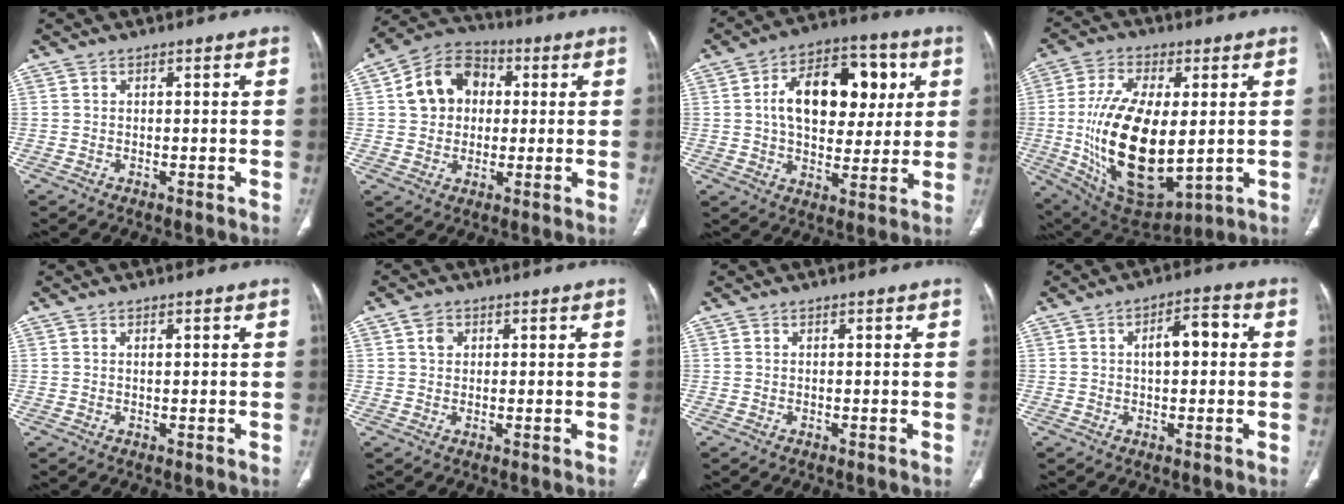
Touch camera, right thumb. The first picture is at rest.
{"total": 12.0, "force": [1.9, 9.9, 6.5], "torque": [-0.082, 0.017, 0.022]}
{"total": 18.5, "force": [4.0, 11.4, 14.0], "torque": [-0.177, 0.012, 0.060]}
{"total": 22.9, "force": [-0.4, 11.2, 19.9], "torque": [-0.375, -0.022, 0.014]}
{"total": 0.7, "force": [0.4, 0.1, 0.6], "torque": [-0.013, 0.000, 0.007]}
{"total": 2.5, "force": [1.0, 1.9, 1.2], "torque": [-0.015, -0.001, 0.016]}
{"total": 0.0}
{"total": 6.3, "force": [0.8, 3.0, 5.5], "torque": [-0.078, 0.020, 0.005]}